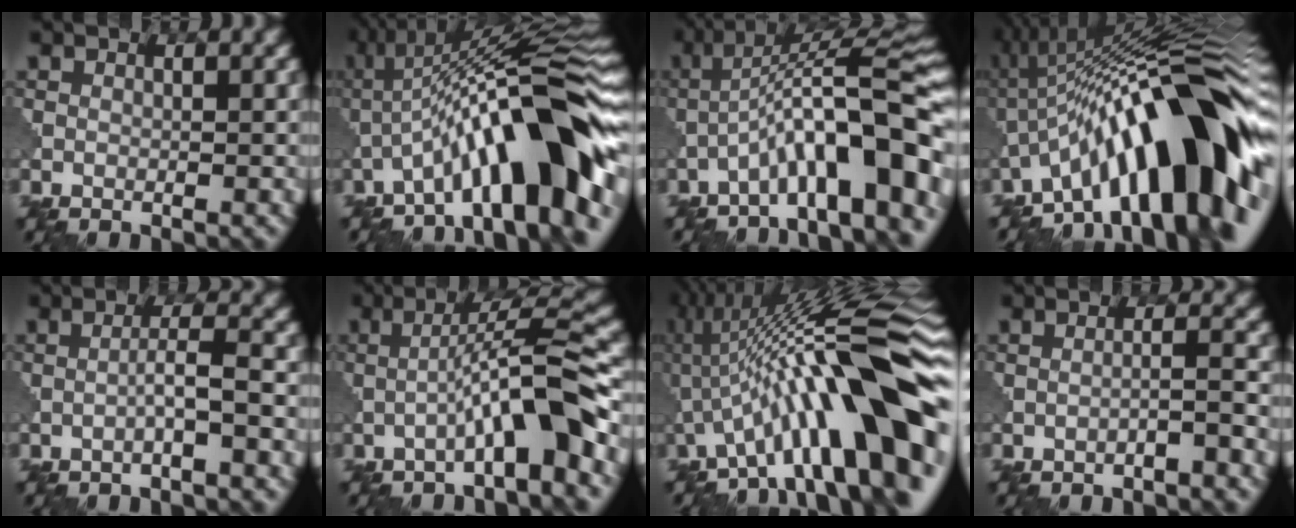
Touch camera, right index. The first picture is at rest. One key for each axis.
{"total": 11.5, "fx": -4.2, "fy": 2.3, "fz": 10.5, "tx": -0.146, "ty": 0.035, "tz": -0.064}
{"total": 10.5, "fx": -4.8, "fy": 2.1, "fz": 9.1, "tx": -0.136, "ty": 0.031, "tz": -0.068}
{"total": 14.4, "fx": -4.2, "fy": 4.0, "fz": 13.2, "tx": -0.168, "ty": 0.040, "tz": -0.067}
{"total": 1.8, "fx": -0.8, "fy": -0.2, "fz": 1.5, "tx": -0.030, "ty": 0.015, "tz": -0.017}
{"total": 6.4, "fx": -2.4, "fy": 0.4, "fz": 6.0, "tx": -0.092, "ty": 0.031, "tz": -0.040}
{"total": 14.8, "fx": -2.4, "fy": 2.9, "fz": 14.3, "tx": -0.194, "ty": 0.044, "tz": -0.031}
{"total": 1.7, "fx": -1.1, "fy": 0.1, "fz": 1.3, "tx": -0.006, "ty": 0.018, "tz": -0.024}